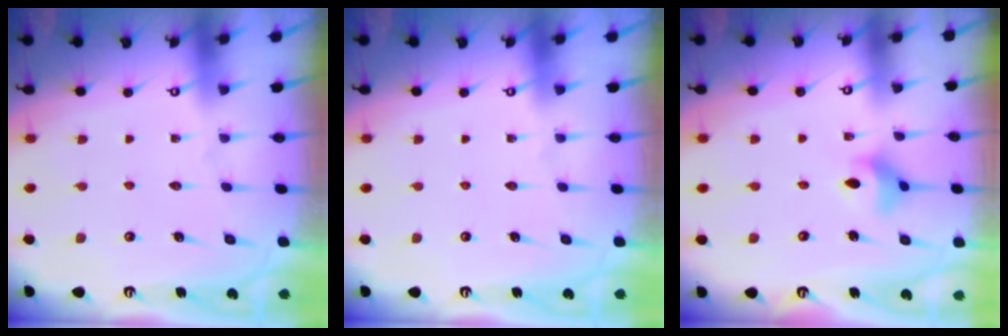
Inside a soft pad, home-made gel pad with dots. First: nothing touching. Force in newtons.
{"total": 0.0}
{"total": 6.4, "press": 6.1, "slide": 1.8}